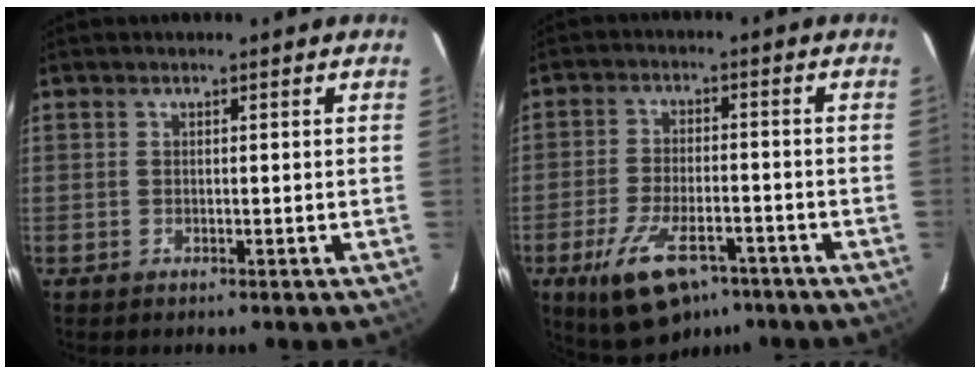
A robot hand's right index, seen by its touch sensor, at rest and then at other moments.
{"total": 13.4, "force": [-8.3, 5.9, 8.7], "torque": [-0.180, -0.025, -0.137]}